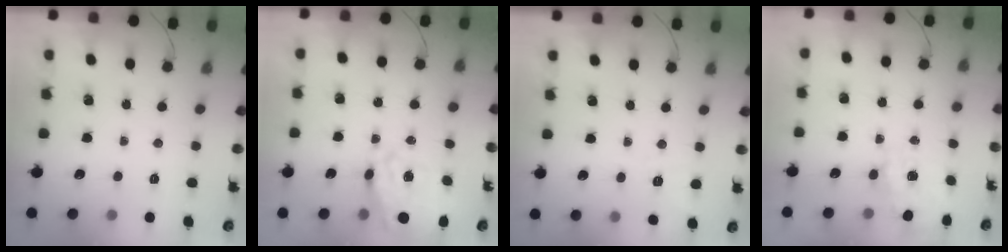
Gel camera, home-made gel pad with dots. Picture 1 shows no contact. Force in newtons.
{"total": 13.2, "press": 12.5, "slide": 4.5}
{"total": 2.1, "press": 0.1, "slide": 2.1}
{"total": 7.8, "press": 7.7, "slide": 0.9}